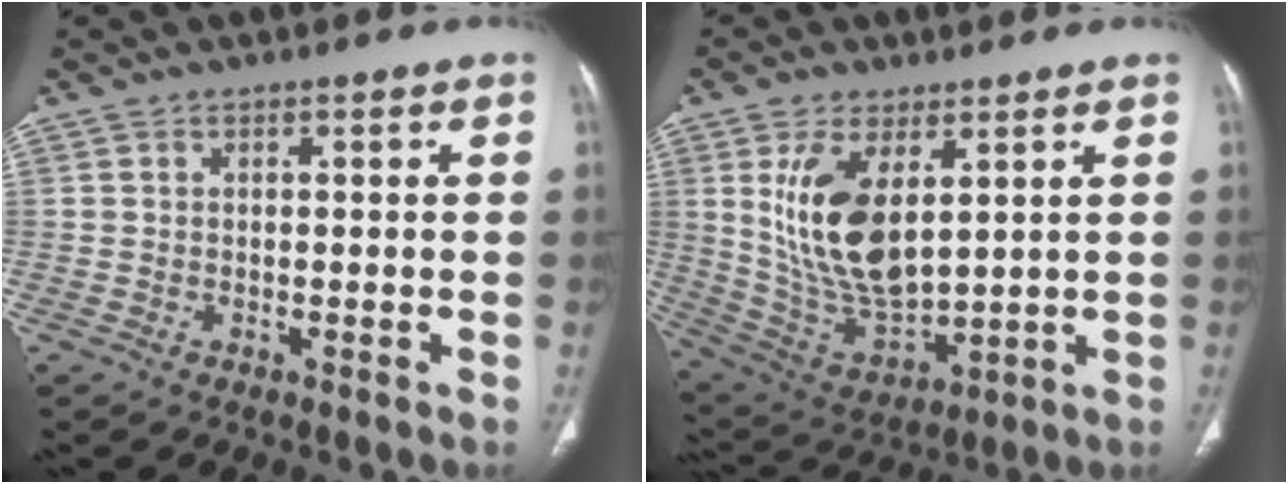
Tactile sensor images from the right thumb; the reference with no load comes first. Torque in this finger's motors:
{"motor_torque": [-1.15, 1.83, 1.63, 0.09, 0.15]}